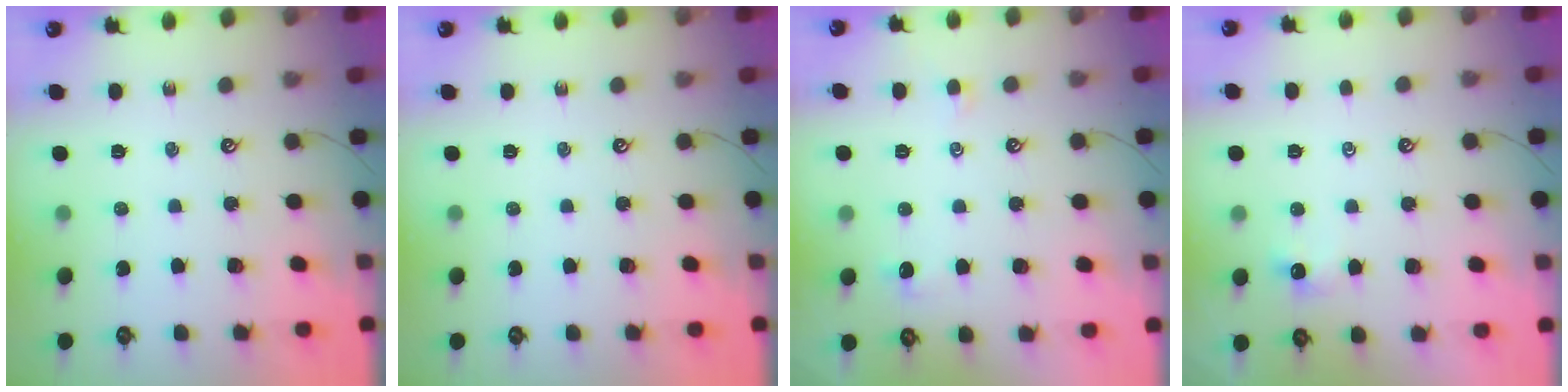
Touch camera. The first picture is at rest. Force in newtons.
{"total": 0.0}
{"total": 0.5, "press": 0.1, "slide": 0.5}
{"total": 1.3, "press": 1.1, "slide": 0.6}